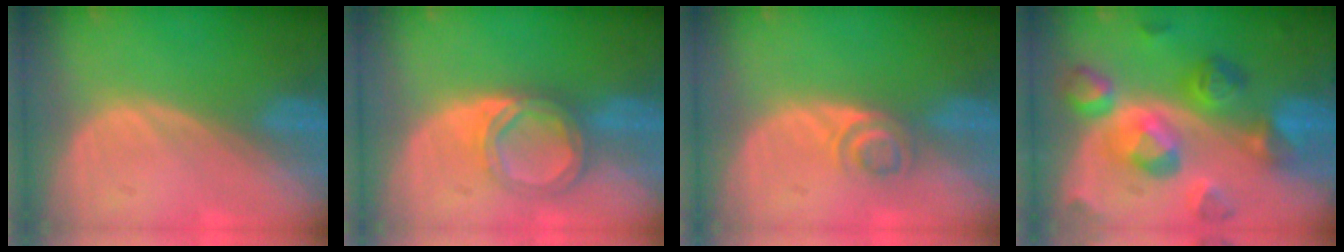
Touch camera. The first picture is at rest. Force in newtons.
{"total": 5.6, "press": 5.2, "slide": 1.9}
{"total": 3.1, "press": 2.9, "slide": 0.8}
{"total": 10.9, "press": 10.9, "slide": 1.0}